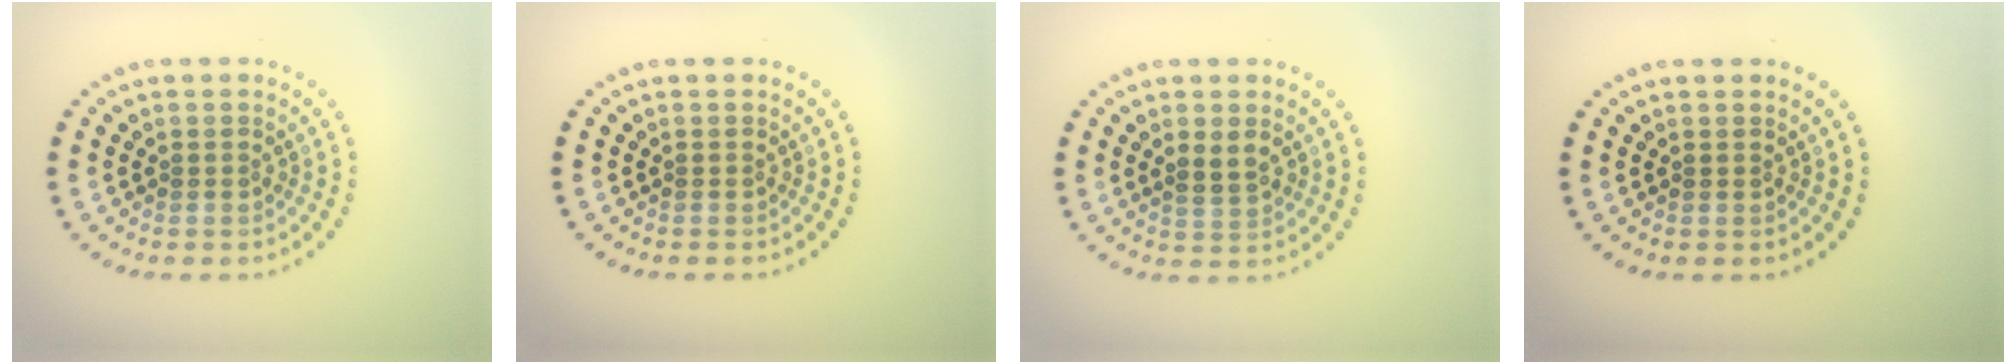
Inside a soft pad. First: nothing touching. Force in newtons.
{"total": 0.0}
{"total": 2.0, "press": 1.9, "slide": 0.4}
{"total": 0.0}